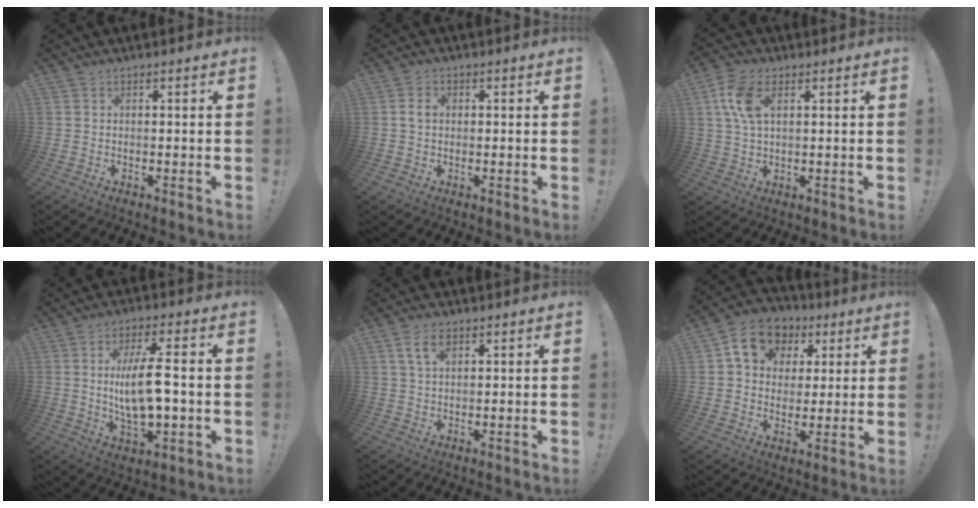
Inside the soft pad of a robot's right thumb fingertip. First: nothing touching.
{"total": 2.9, "force": [0.1, 2.1, 2.0], "torque": [-0.033, 0.005, -0.001]}
{"total": 8.7, "force": [2.9, 4.7, 6.7], "torque": [-0.142, 0.000, 0.052]}
{"total": 13.0, "force": [0.1, 4.5, 12.2], "torque": [-0.224, -0.007, -0.008]}
{"total": 5.5, "force": [2.6, 2.8, 4.0], "torque": [-0.068, -0.004, 0.047]}
{"total": 12.6, "force": [5.2, 10.2, 5.2], "torque": [-0.080, -0.010, 0.104]}